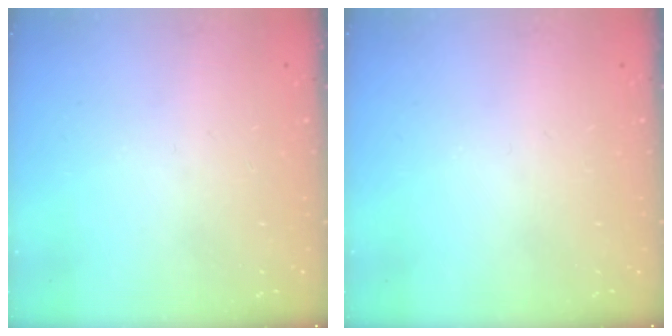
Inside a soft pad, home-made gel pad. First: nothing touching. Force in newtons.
{"total": 0.0}